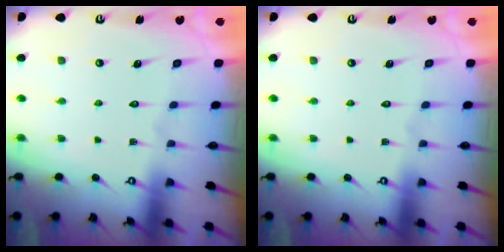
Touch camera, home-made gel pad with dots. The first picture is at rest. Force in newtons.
{"total": 0.0}